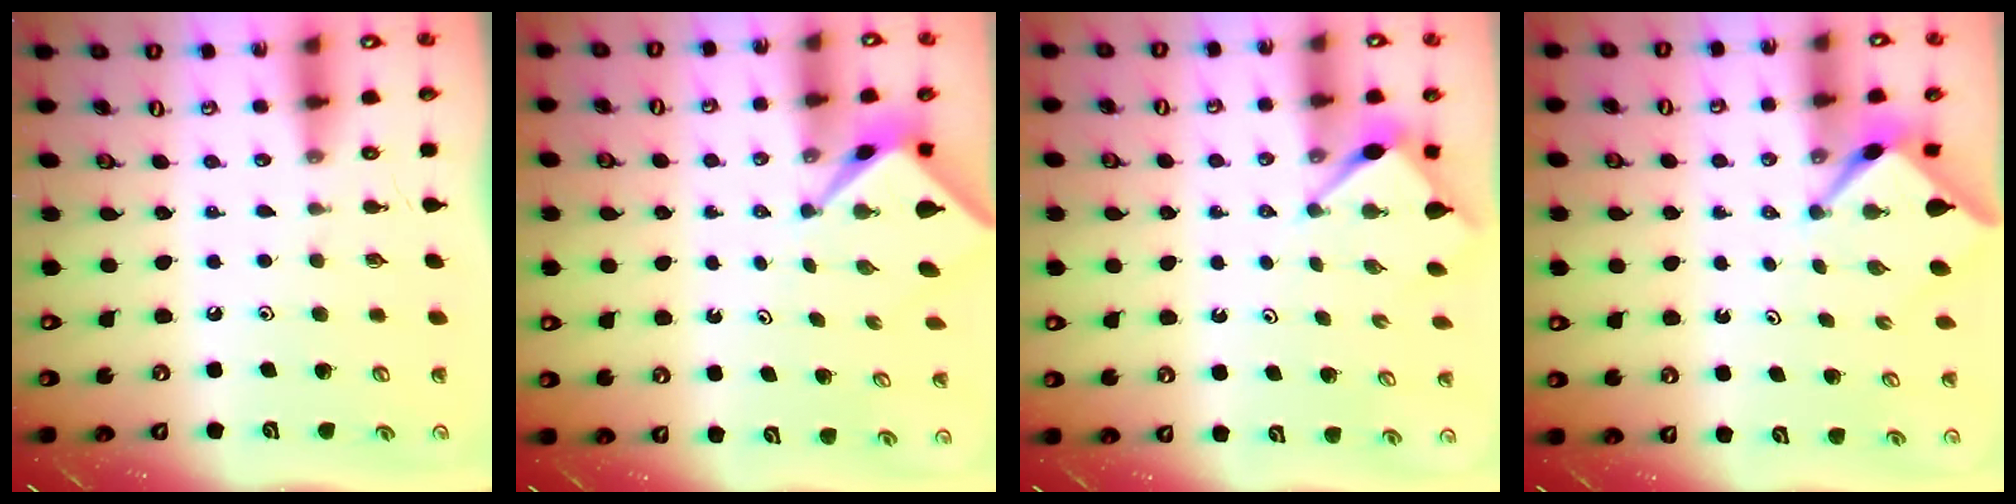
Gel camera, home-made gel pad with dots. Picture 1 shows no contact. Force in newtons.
{"total": 2.3, "press": 2.2, "slide": 0.3}
{"total": 3.4, "press": 3.4, "slide": 0.4}
{"total": 2.6, "press": 2.6, "slide": 0.3}